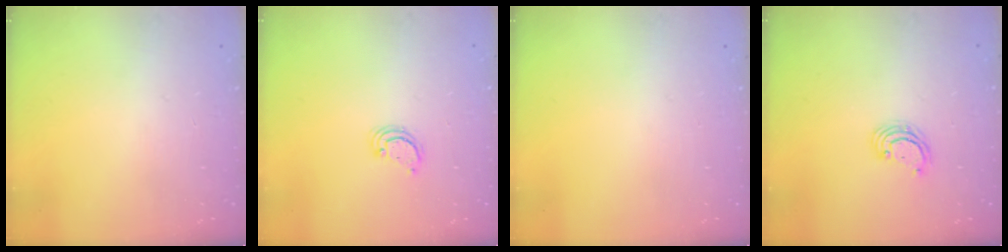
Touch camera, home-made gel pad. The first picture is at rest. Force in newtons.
{"total": 2.3, "press": 2.3, "slide": 0.2}
{"total": 0.0}
{"total": 3.6, "press": 3.6, "slide": 0.2}